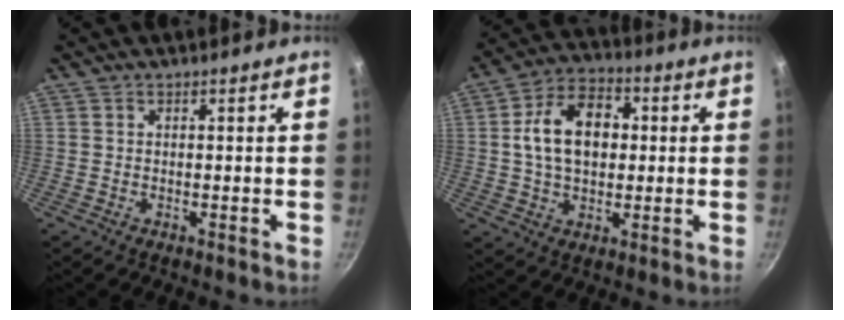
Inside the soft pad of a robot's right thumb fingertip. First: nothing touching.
{"total": 13.4, "force": [1.6, 9.2, 9.7], "torque": [-0.134, 0.020, 0.015]}